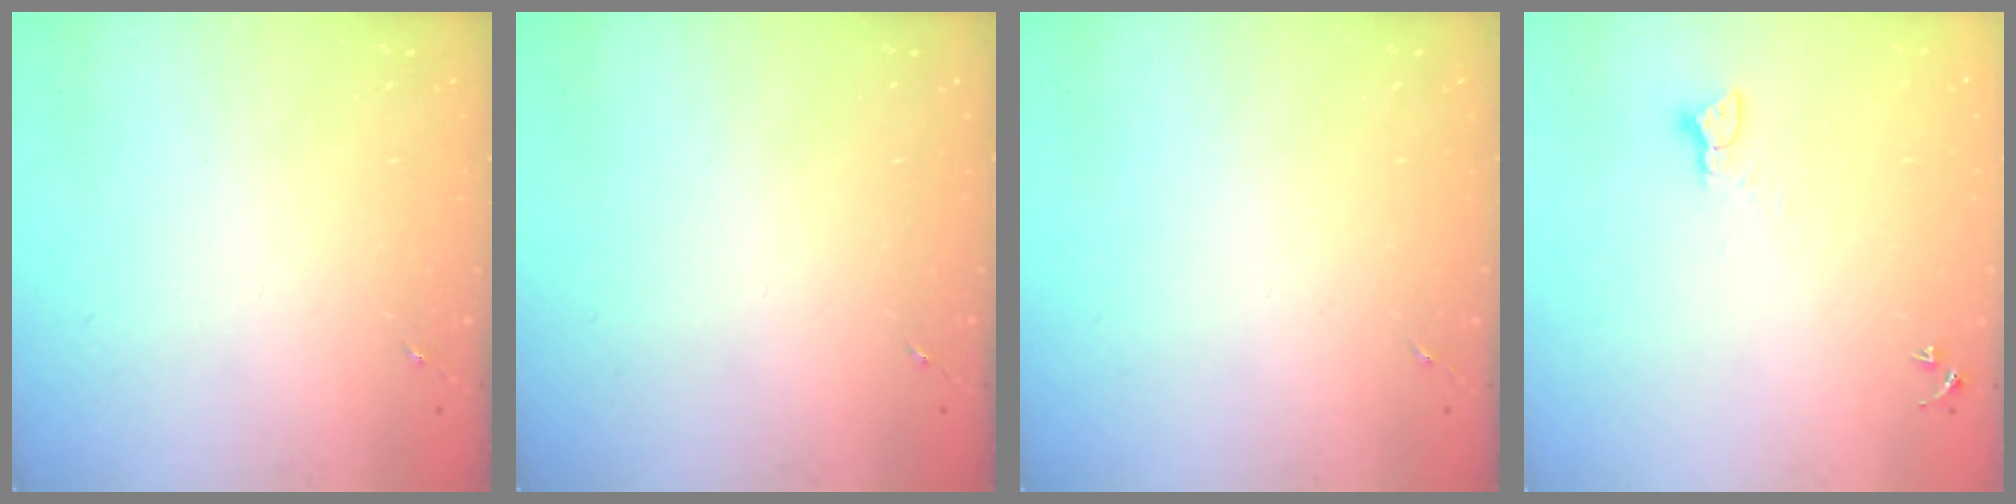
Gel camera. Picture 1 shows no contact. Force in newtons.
{"total": 0.0}
{"total": 0.0}
{"total": 2.3, "press": 2.3, "slide": 0.3}